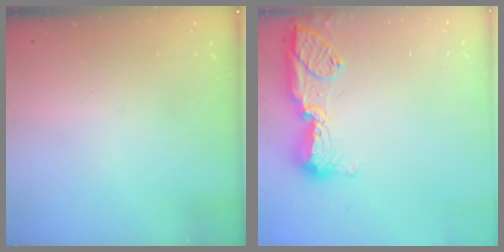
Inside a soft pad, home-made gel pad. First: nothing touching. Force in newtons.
{"total": 14.9, "press": 13.8, "slide": 5.6}